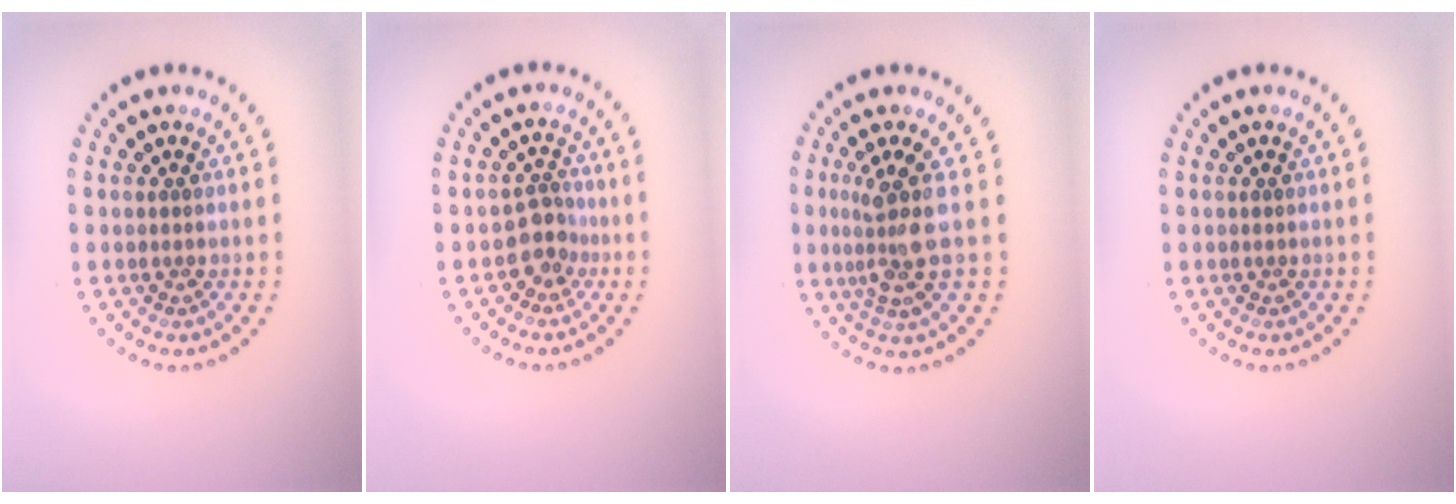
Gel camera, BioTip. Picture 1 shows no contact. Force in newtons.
{"total": 2.2, "press": 1.7, "slide": 1.5}
{"total": 3.7, "press": 2.7, "slide": 2.5}
{"total": 0.0}